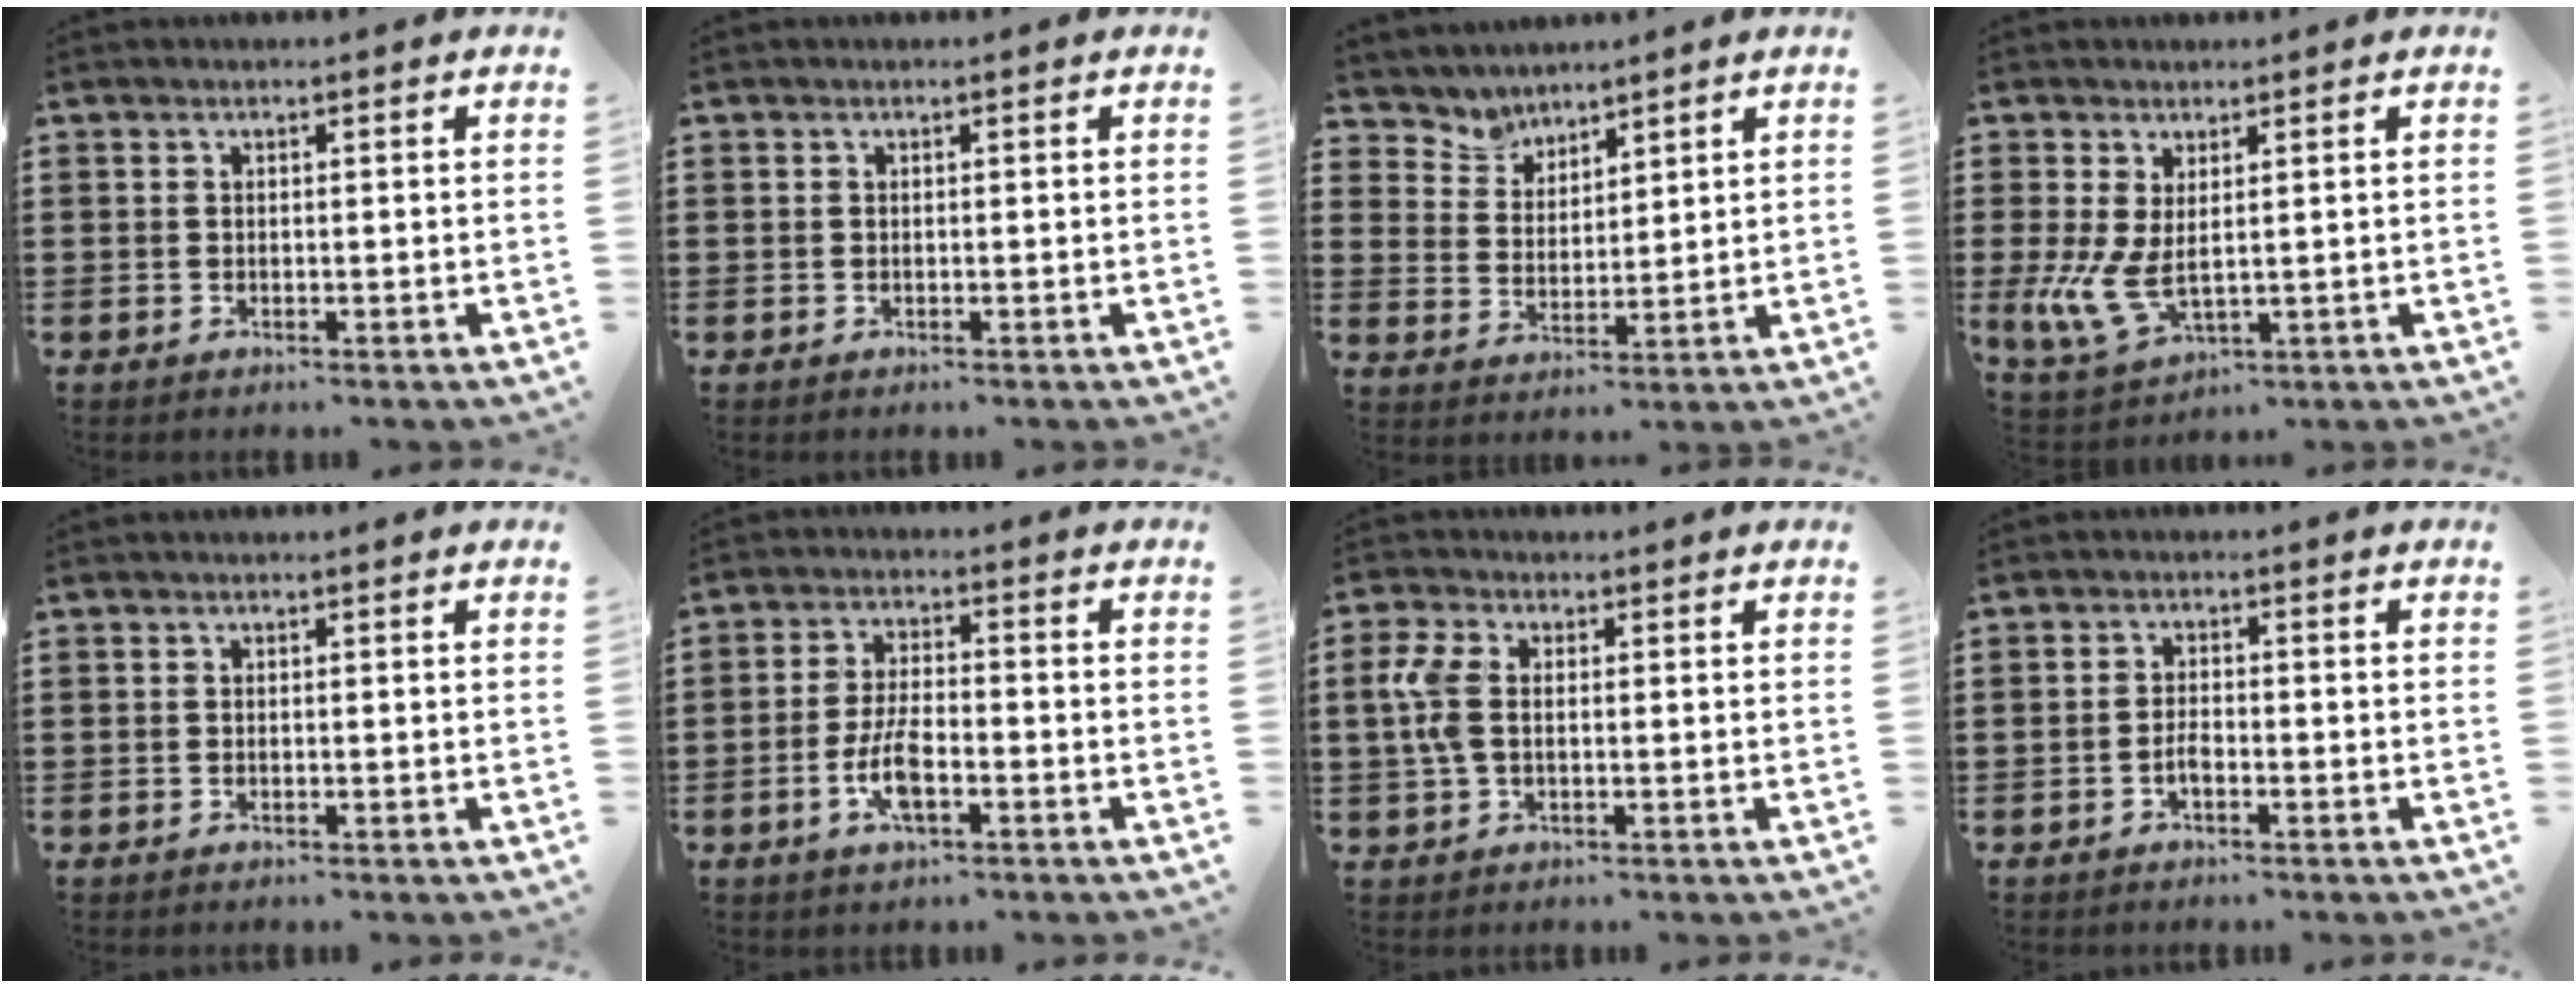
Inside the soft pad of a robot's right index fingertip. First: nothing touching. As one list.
[{"total": 0.0}, {"total": 3.9, "force": [3.6, 1.4, -0.7], "torque": [-0.008, -0.011, 0.065]}, {"total": 6.3, "force": [0.7, 3.0, 5.4], "torque": [-0.137, -0.013, 0.014]}, {"total": 0.0}, {"total": 6.3, "force": [-2.4, 2.5, 5.3], "torque": [-0.123, -0.002, -0.051]}, {"total": 5.7, "force": [0.3, 3.4, 4.6], "torque": [-0.122, 0.002, -0.002]}, {"total": 2.1, "force": [-1.1, 0.9, 1.5], "torque": [-0.030, 0.003, -0.021]}]